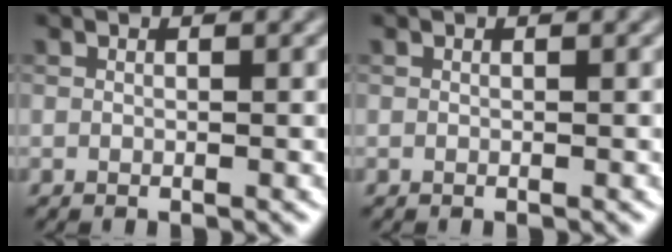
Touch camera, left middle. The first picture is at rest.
{"total": 0.0}